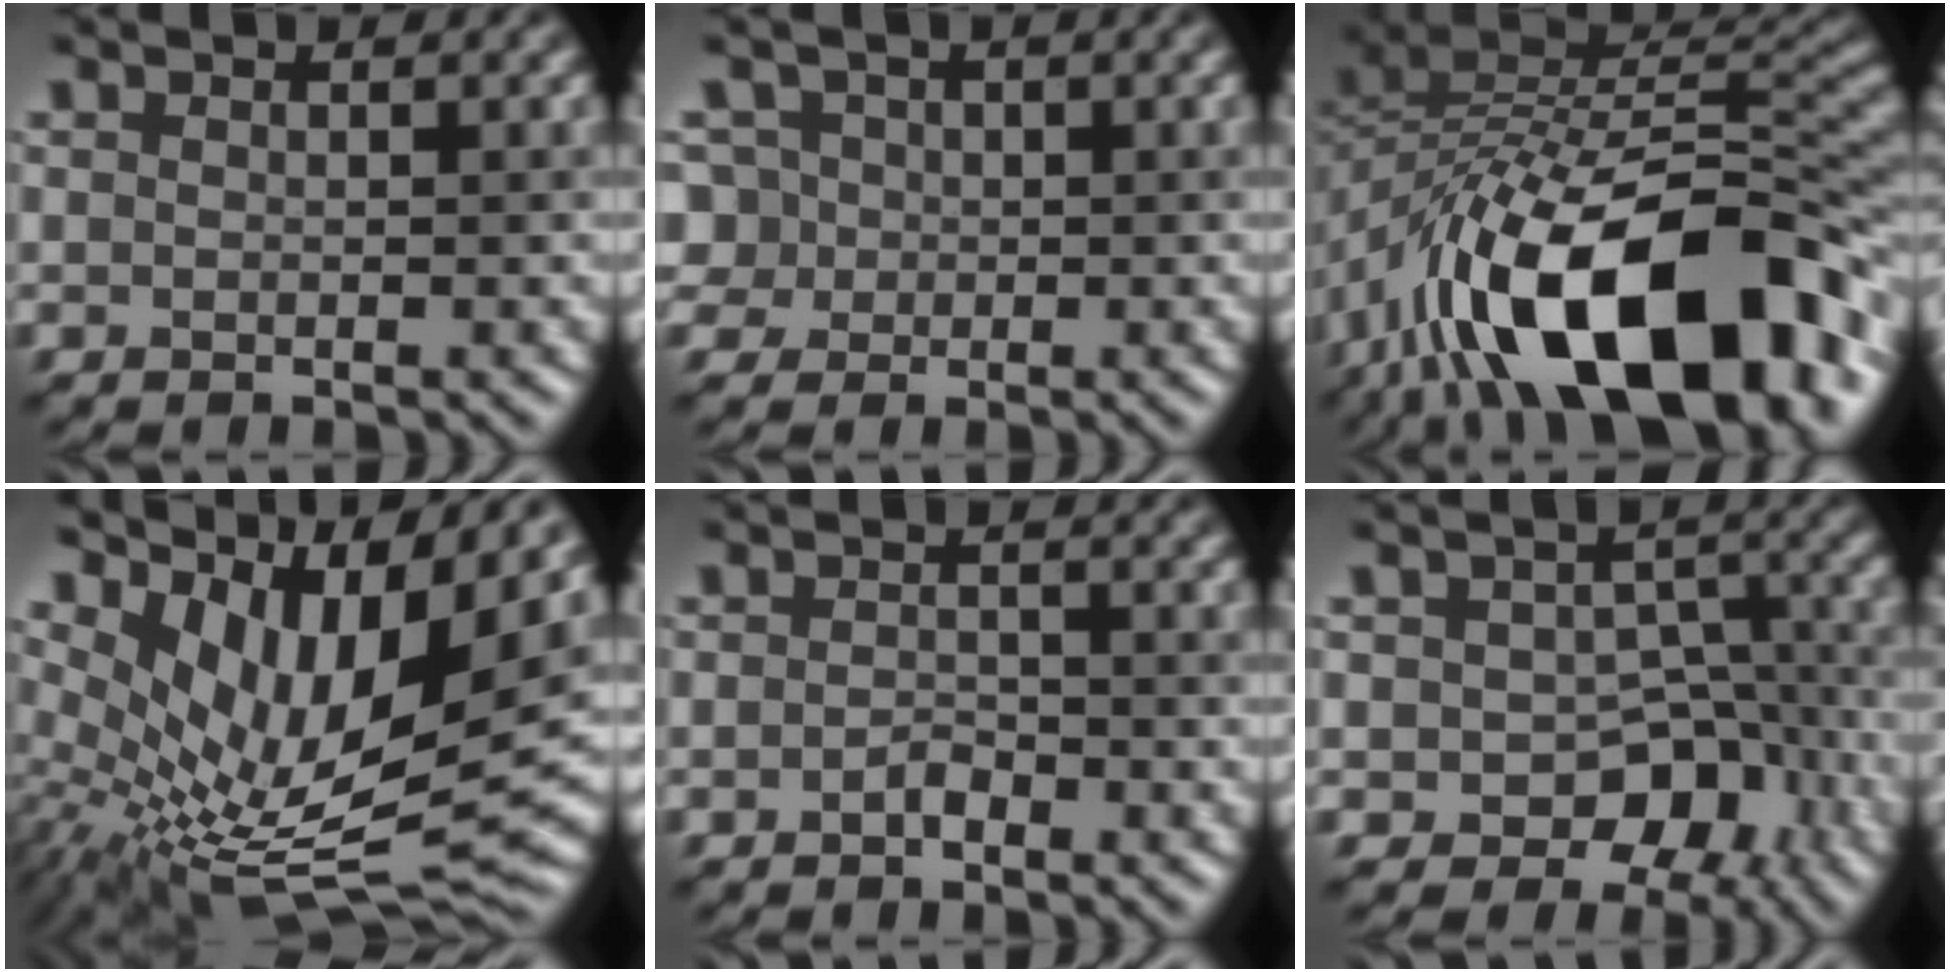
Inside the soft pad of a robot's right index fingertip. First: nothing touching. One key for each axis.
{"total": 4.8, "fx": 0.5, "fy": 4.4, "fz": 1.7, "tx": -0.032, "ty": 0.036, "tz": -0.007}
{"total": 17.0, "fx": -8.4, "fy": 8.2, "fz": 12.3, "tx": -0.200, "ty": 0.017, "tz": -0.145}
{"total": 12.4, "fx": 3.1, "fy": 5.7, "fz": 10.5, "tx": -0.205, "ty": -0.008, "tz": 0.065}
{"total": 1.2, "fx": -0.7, "fy": 0.6, "fz": 0.7, "tx": -0.015, "ty": 0.002, "tz": -0.014}
{"total": 7.1, "fx": -2.9, "fy": 5.1, "fz": 4.0, "tx": -0.034, "ty": 0.005, "tz": -0.040}